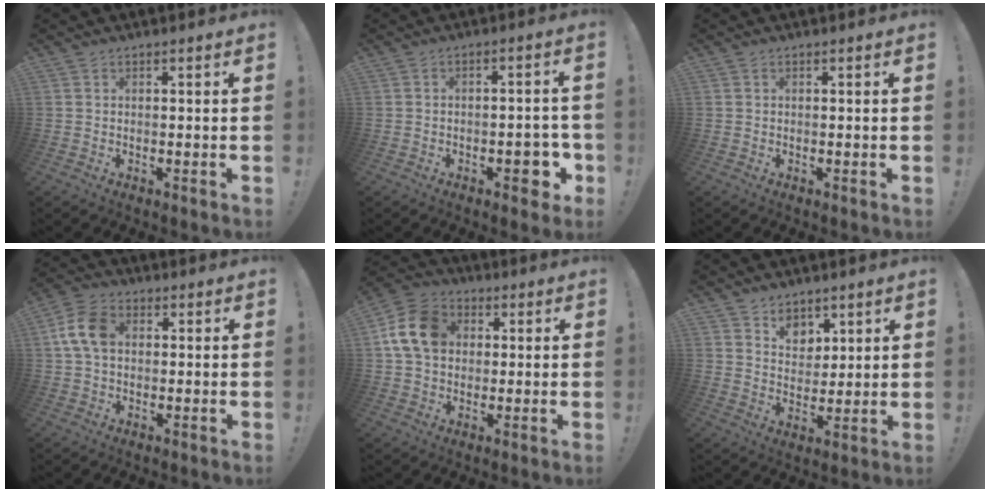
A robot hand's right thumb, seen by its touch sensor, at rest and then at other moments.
{"total": 7.0, "force": [-3.0, 3.7, 5.2], "torque": [-0.048, 0.012, -0.046]}
{"total": 0.0}
{"total": 9.8, "force": [1.3, 6.8, 6.9], "torque": [-0.129, 0.010, 0.027]}
{"total": 14.2, "force": [2.8, 11.2, 8.3], "torque": [-0.140, 0.010, 0.060]}
{"total": 7.1, "force": [4.9, 5.0, 1.2], "torque": [-0.008, -0.043, 0.093]}